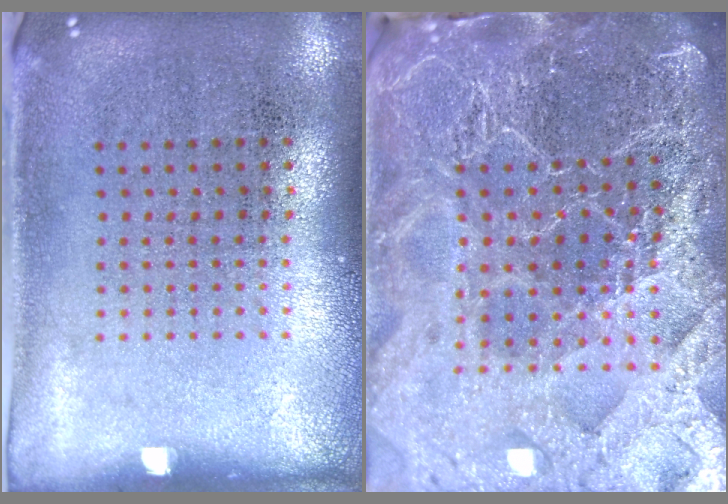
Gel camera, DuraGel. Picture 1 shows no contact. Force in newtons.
{"total": 5.0, "press": 4.5, "slide": 2.3}